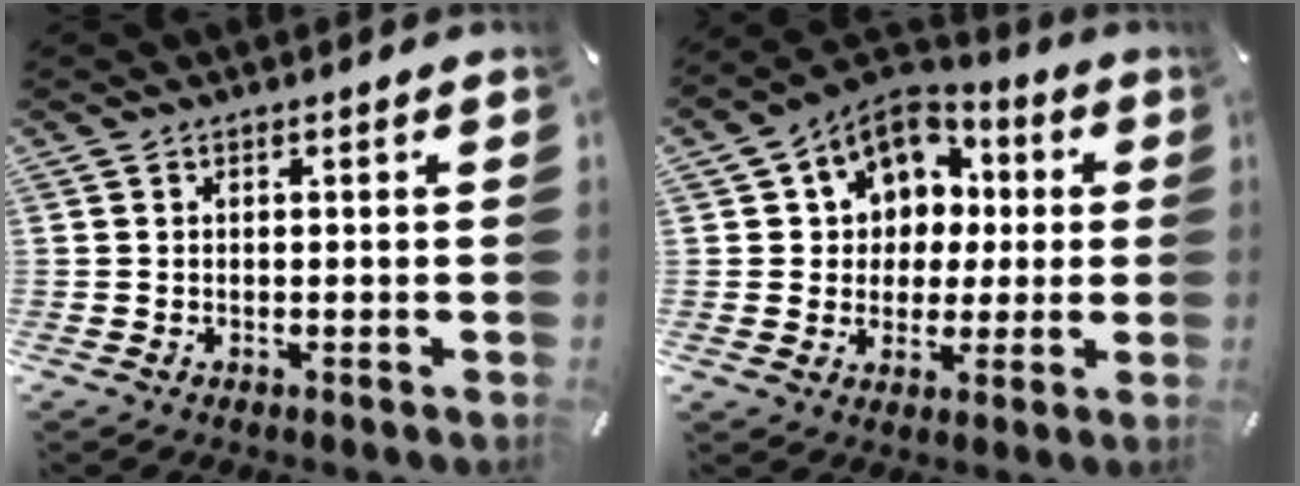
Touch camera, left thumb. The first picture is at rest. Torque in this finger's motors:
{"motor_torque": [0.60, 1.94, 1.00, 0.47, 0.11]}